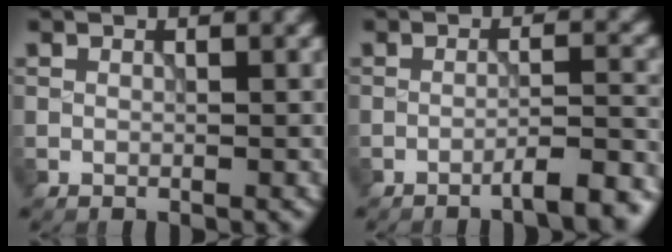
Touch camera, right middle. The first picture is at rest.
{"total": 5.0, "force": [-3.5, 0.9, 3.5], "torque": [-0.040, 0.014, -0.055]}